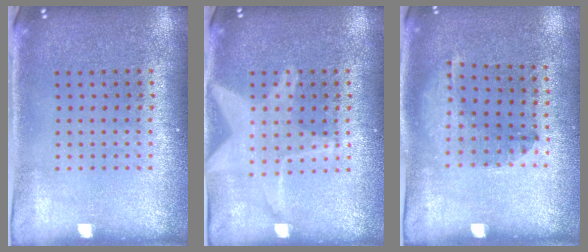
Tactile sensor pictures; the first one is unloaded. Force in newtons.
{"total": 3.1, "press": 3.0, "slide": 0.5}
{"total": 1.2, "press": 1.0, "slide": 0.7}